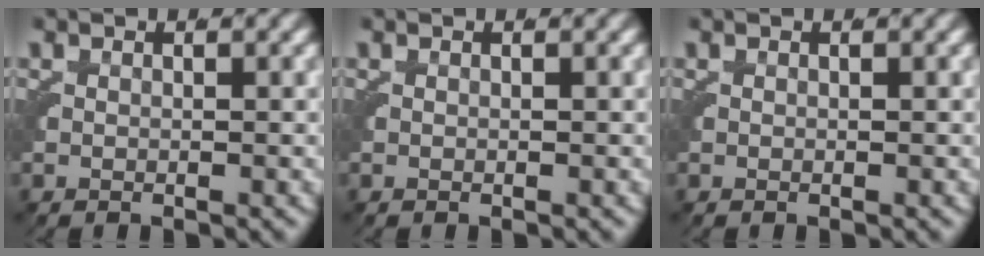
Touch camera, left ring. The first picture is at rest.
{"total": 0.0}
{"total": 0.0}